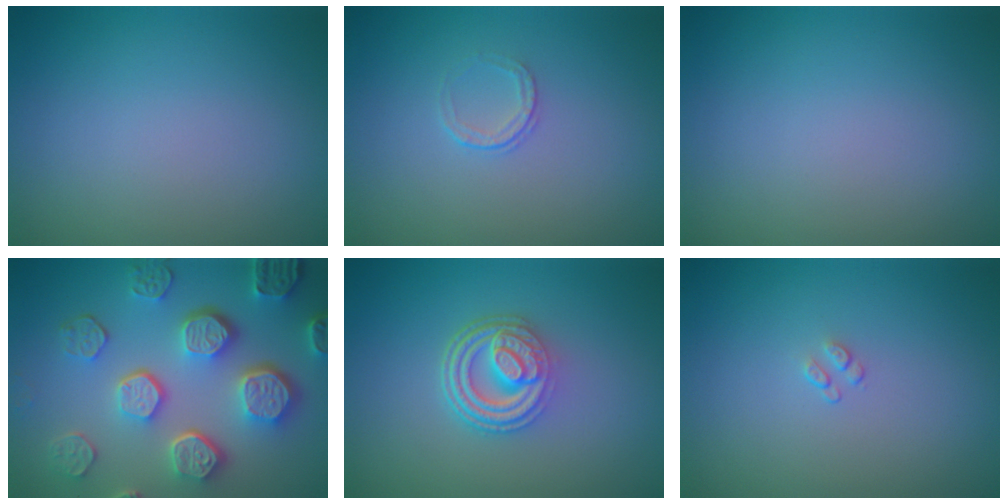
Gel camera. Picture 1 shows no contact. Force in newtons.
{"total": 1.0, "press": 0.7, "slide": 0.7}
{"total": 0.0}
{"total": 7.9, "press": 6.0, "slide": 5.0}
{"total": 4.8, "press": 3.7, "slide": 3.1}
{"total": 0.6, "press": 0.4, "slide": 0.5}